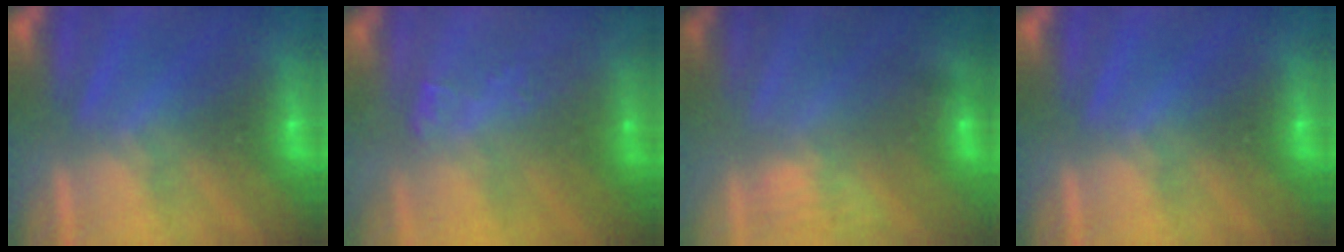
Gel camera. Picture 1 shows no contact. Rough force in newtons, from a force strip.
{"total": 2.2}
{"total": 2.8}
{"total": 0.0}